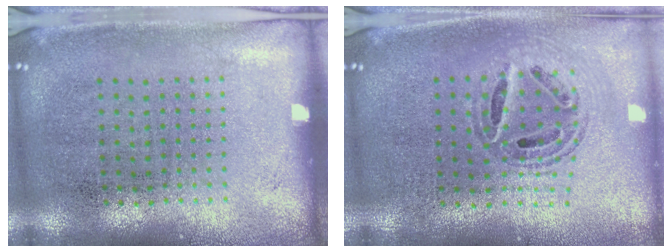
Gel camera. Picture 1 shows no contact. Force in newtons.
{"total": 0.9, "press": 0.9, "slide": 0.1}